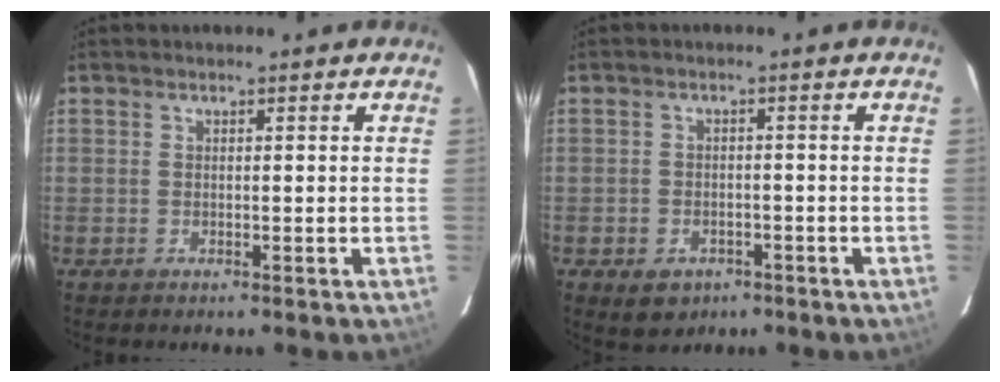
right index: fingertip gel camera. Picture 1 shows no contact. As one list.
[{"total": 5.4, "force": [-3.0, 4.0, 2.0], "torque": [-0.047, 0.000, -0.035]}]